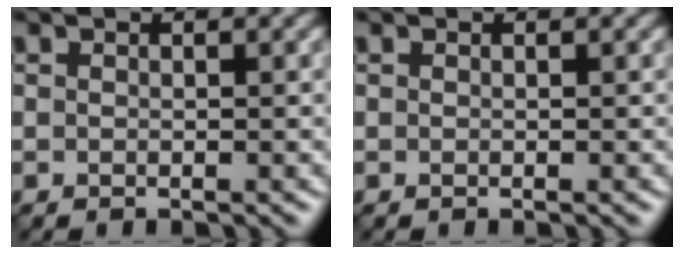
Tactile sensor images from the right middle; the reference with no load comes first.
{"total": 0.0}